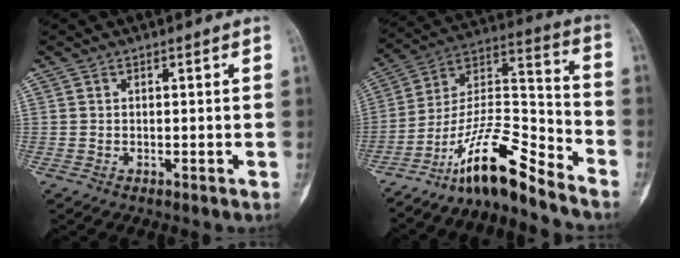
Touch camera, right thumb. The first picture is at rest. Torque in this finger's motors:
{"motor_torque": [0.60, 0.12, 1.38, -1.39, 0.13]}